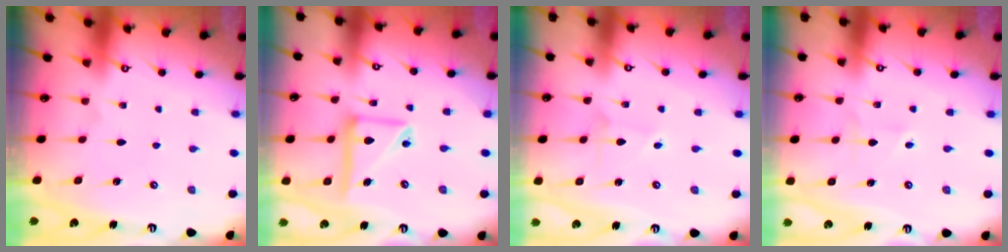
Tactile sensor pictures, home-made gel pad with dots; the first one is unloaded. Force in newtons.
{"total": 14.5, "press": 14.4, "slide": 2.2}
{"total": 2.0, "press": 2.0, "slide": 0.2}
{"total": 1.5, "press": 1.4, "slide": 0.5}